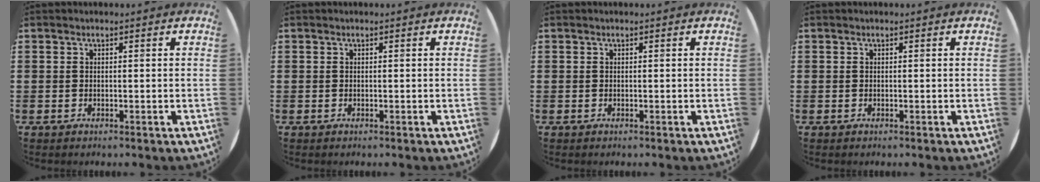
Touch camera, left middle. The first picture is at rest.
{"total": 0.0}
{"total": 0.0}
{"total": 0.0}